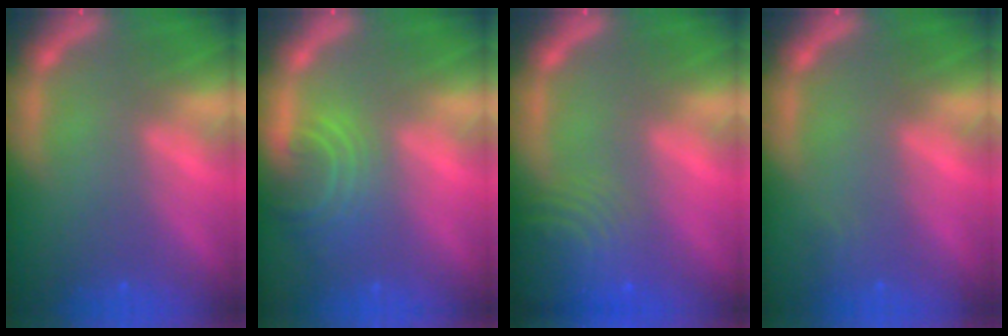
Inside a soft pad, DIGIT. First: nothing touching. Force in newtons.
{"total": 5.1}
{"total": 9.1}
{"total": 0.9}